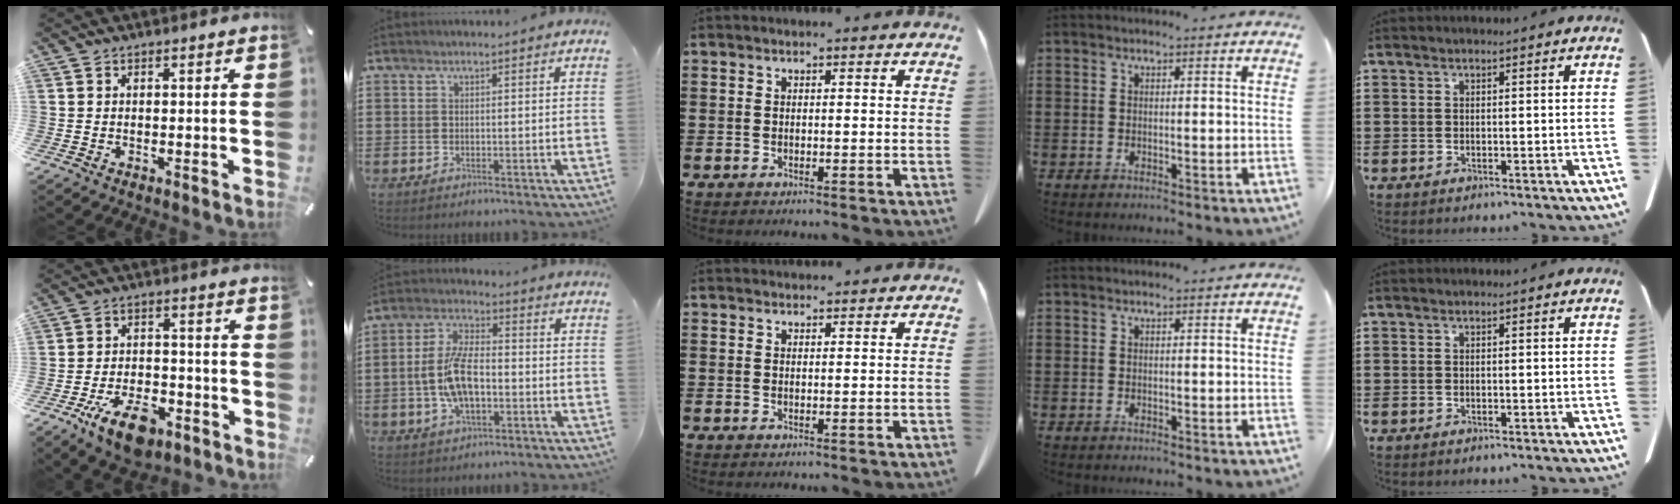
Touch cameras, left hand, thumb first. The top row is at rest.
{"thumb": {"total": 11.4, "force": [-6.4, 5.9, 7.4], "torque": [-0.141, 0.035, -0.112]}, "index": {"total": 9.3, "force": [-1.5, 4.4, 8.1], "torque": [-0.181, 0.002, -0.033]}, "middle": {"total": 1.4, "force": [1.3, 0.3, 0.1], "torque": [-0.005, 0.001, 0.026]}}